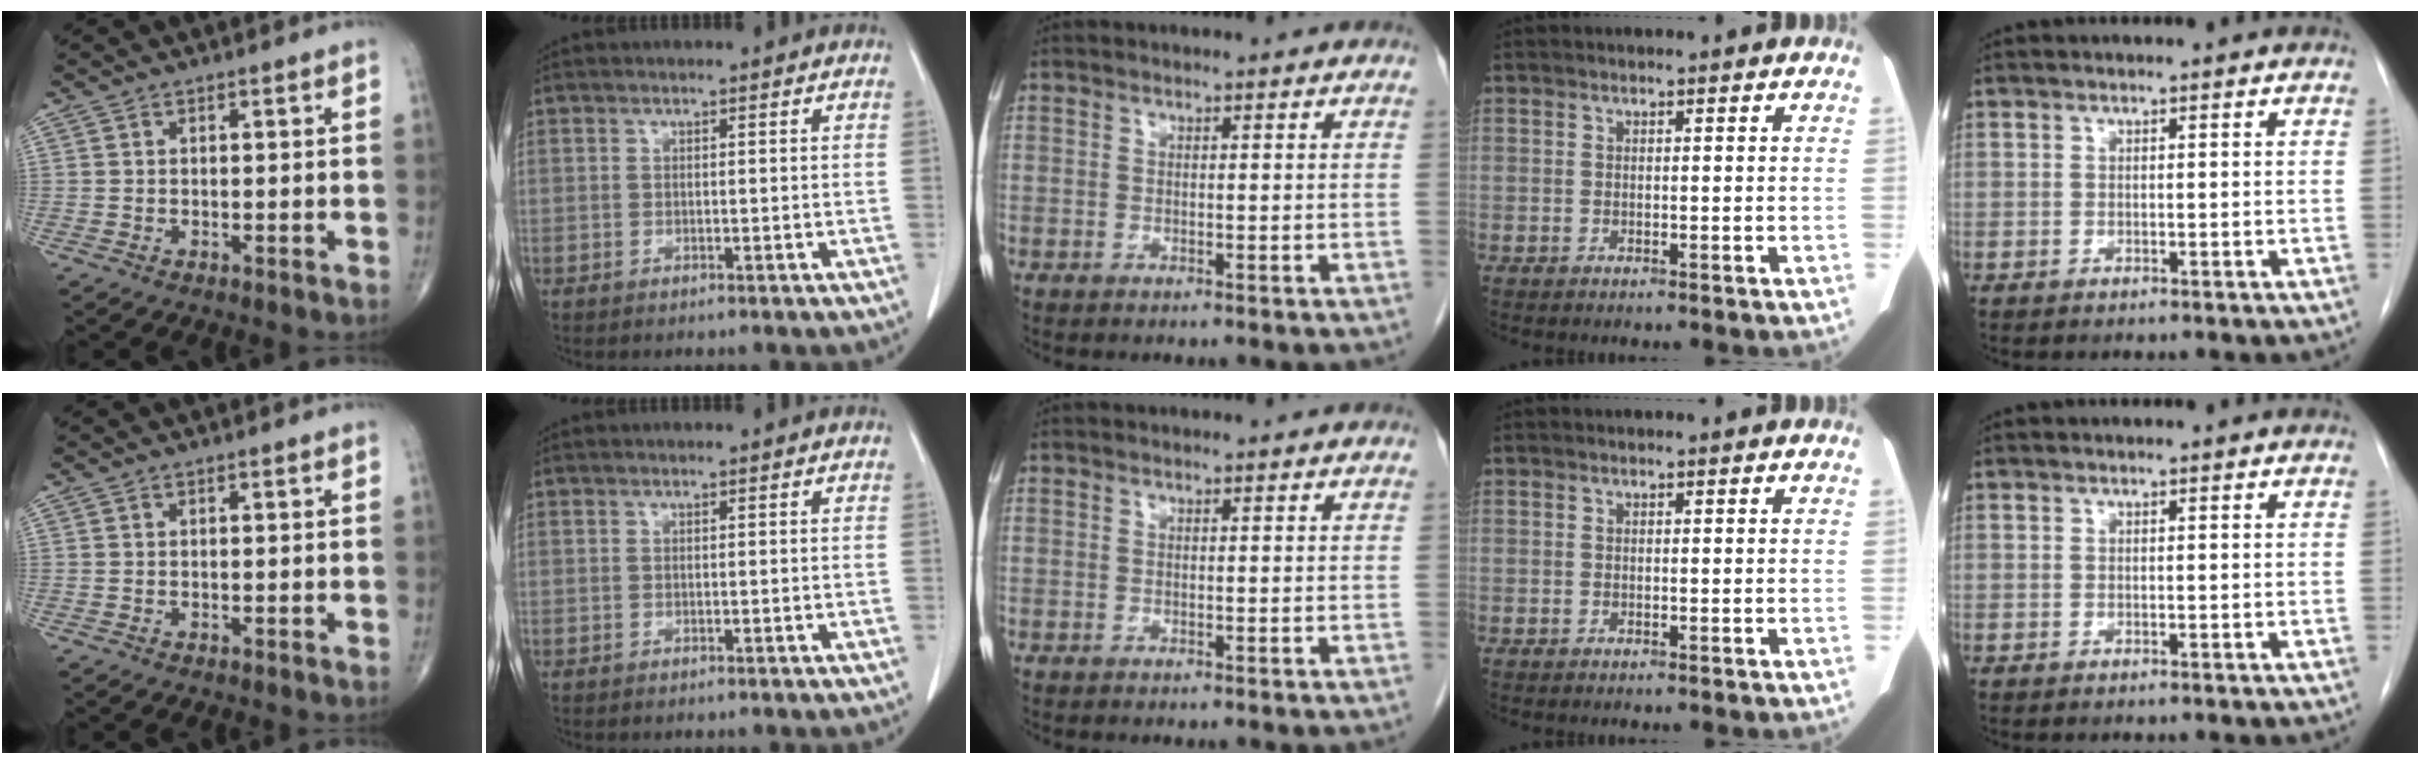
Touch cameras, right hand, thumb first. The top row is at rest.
{}